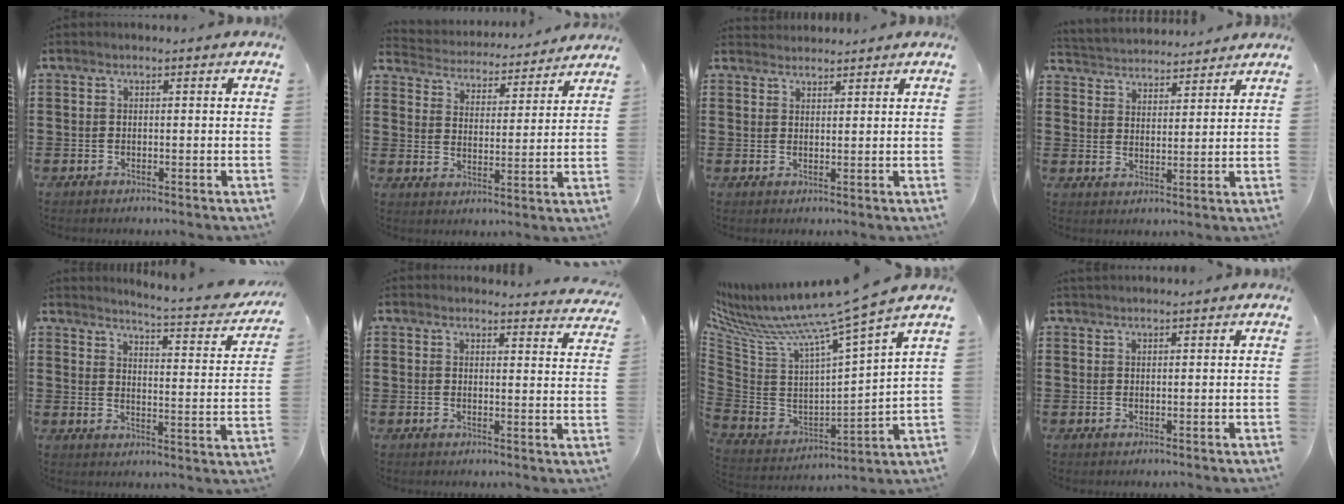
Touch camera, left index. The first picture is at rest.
{"total": 4.3, "force": [4.3, 0.2, -0.4], "torque": [-0.020, -0.035, 0.069]}
{"total": 1.9, "force": [1.8, 0.2, -0.2], "torque": [0.000, 0.000, 0.037]}
{"total": 3.8, "force": [3.7, 0.5, -0.6], "torque": [-0.007, -0.020, 0.065]}
{"total": 3.8, "force": [3.4, -0.7, 1.5], "torque": [-0.034, -0.041, 0.045]}
{"total": 3.0, "force": [3.0, 0.0, 0.3], "torque": [-0.008, -0.017, 0.054]}
{"total": 9.1, "force": [7.6, -1.5, 4.8], "torque": [-0.121, -0.074, 0.112]}
{"total": 0.9, "force": [0.9, 0.0, 0.2], "torque": [-0.006, 0.000, 0.018]}